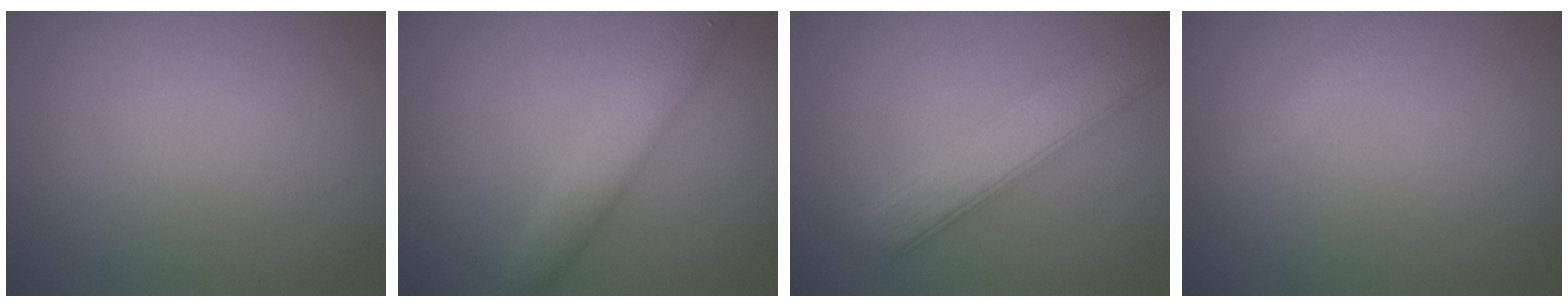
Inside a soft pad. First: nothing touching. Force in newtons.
{"total": 4.0, "press": 4.0, "slide": 0.1}
{"total": 5.0, "press": 5.0, "slide": 0.2}
{"total": 1.4, "press": 1.4, "slide": 0.0}